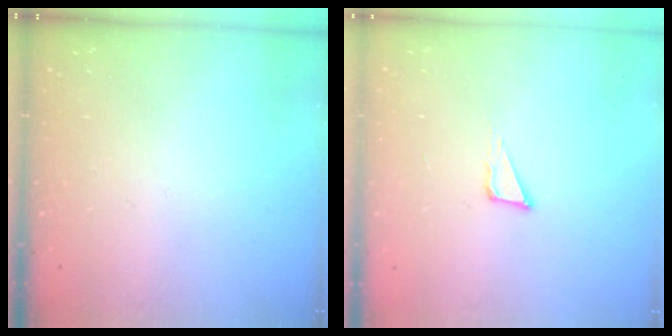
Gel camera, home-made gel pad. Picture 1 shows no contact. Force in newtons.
{"total": 4.0, "press": 3.9, "slide": 0.8}